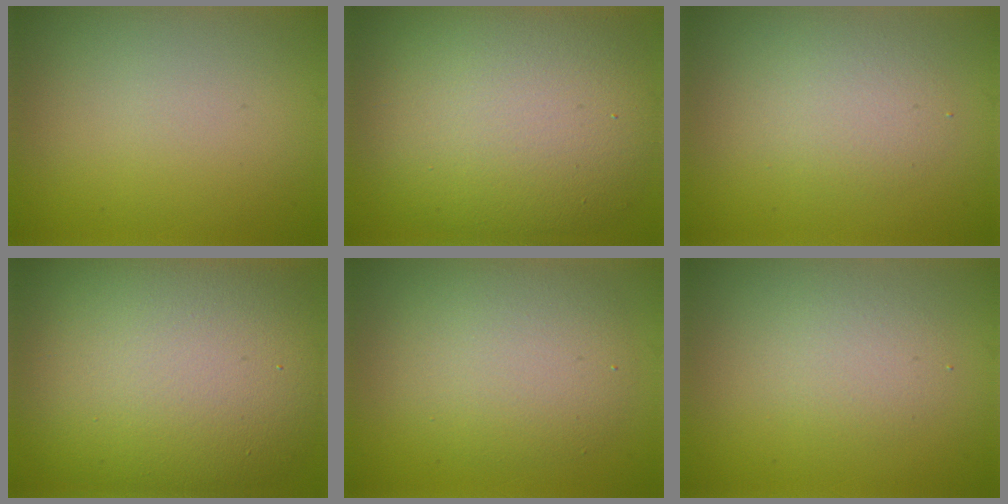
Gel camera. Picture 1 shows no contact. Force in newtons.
{"total": 13.0, "press": 13.0, "slide": 1.0}
{"total": 2.6, "press": 2.6, "slide": 0.2}
{"total": 15.5, "press": 15.4, "slide": 0.4}
{"total": 4.9, "press": 4.9, "slide": 0.5}
{"total": 2.2, "press": 2.2, "slide": 0.3}